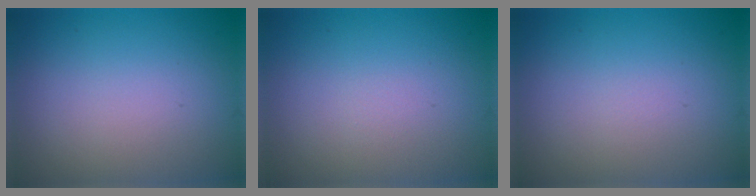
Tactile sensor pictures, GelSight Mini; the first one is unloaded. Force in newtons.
{"total": 0.0}
{"total": 0.0}